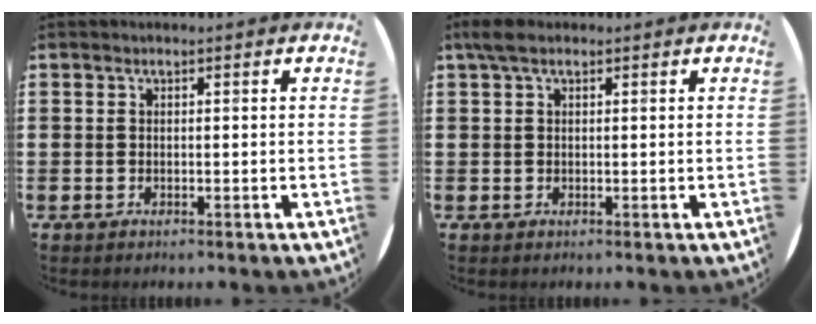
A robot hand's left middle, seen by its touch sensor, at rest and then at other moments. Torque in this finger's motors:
{"motor_torque": [0.62, -0.35, 0.07, 0.01]}